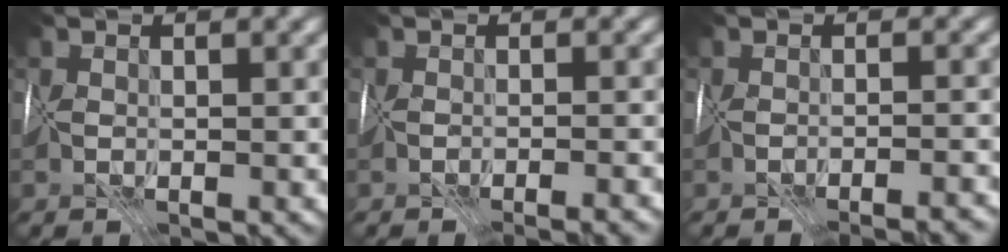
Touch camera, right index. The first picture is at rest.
{"total": 3.5, "force": [-3.3, 0.1, 1.1], "torque": [0.004, -0.003, -0.033]}
{"total": 5.6, "force": [-5.4, 0.6, 1.5], "torque": [0.008, 0.000, -0.051]}